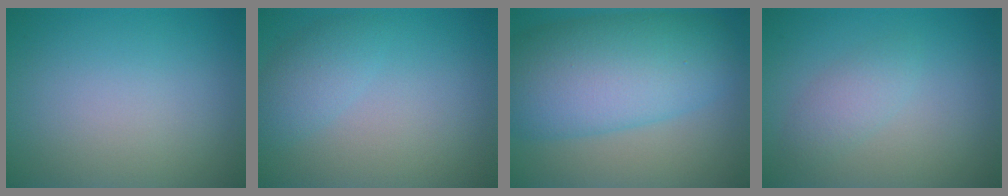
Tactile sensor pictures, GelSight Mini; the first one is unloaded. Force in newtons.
{"total": 2.3, "press": 2.3, "slide": 0.2}
{"total": 10.4, "press": 10.4, "slide": 0.2}
{"total": 1.9, "press": 1.9, "slide": 0.0}